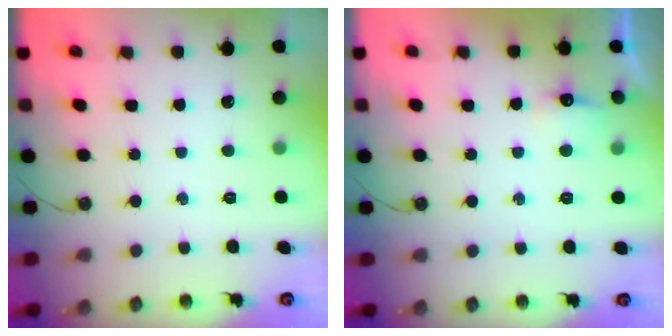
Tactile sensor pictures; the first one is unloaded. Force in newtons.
{"total": 5.2, "press": 5.1, "slide": 1.0}